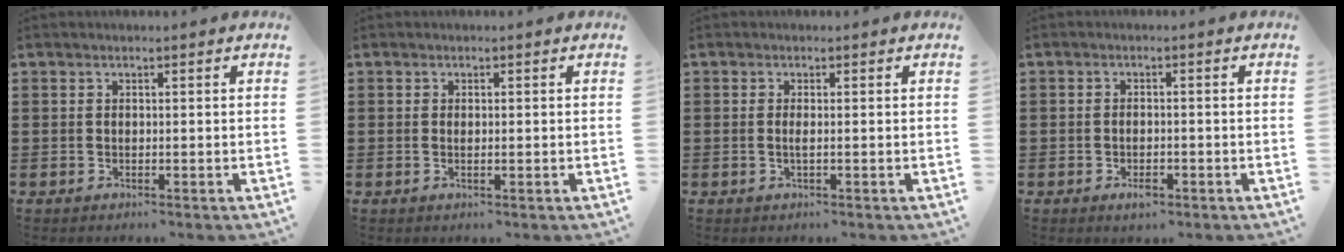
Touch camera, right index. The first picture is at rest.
{"total": 0.6, "force": [0.0, 0.2, 0.5], "torque": [-0.011, 0.000, 0.001]}
{"total": 1.2, "force": [-0.1, -0.1, 1.1], "torque": [-0.022, -0.005, -0.002]}
{"total": 1.8, "force": [-1.0, 0.7, 1.3], "torque": [-0.027, -0.004, -0.017]}